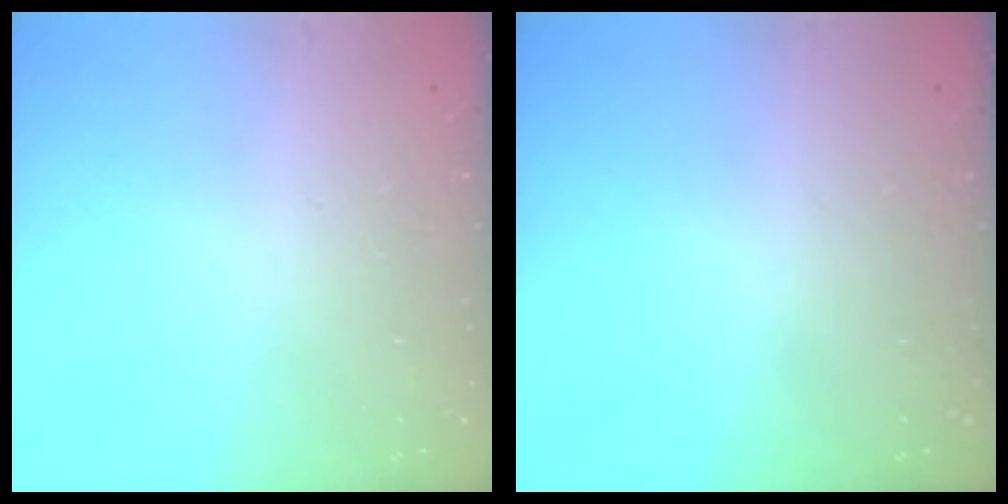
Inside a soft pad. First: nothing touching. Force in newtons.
{"total": 0.0}